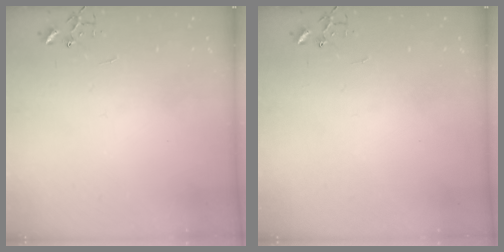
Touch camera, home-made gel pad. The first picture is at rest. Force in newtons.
{"total": 0.0}